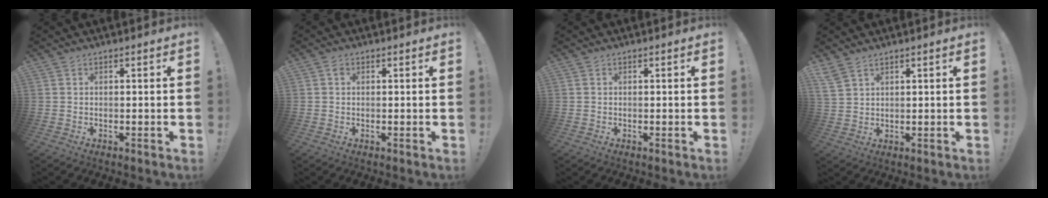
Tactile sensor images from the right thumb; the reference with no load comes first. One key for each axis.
{"total": 0.7, "fx": 0.2, "fy": 0.6, "fz": 0.3, "tx": 0.001, "ty": -0.001, "tz": 0.001}
{"total": 0.0}
{"total": 4.5, "fx": 3.6, "fy": 1.8, "fz": 2.0, "tx": -0.043, "ty": -0.012, "tz": 0.070}